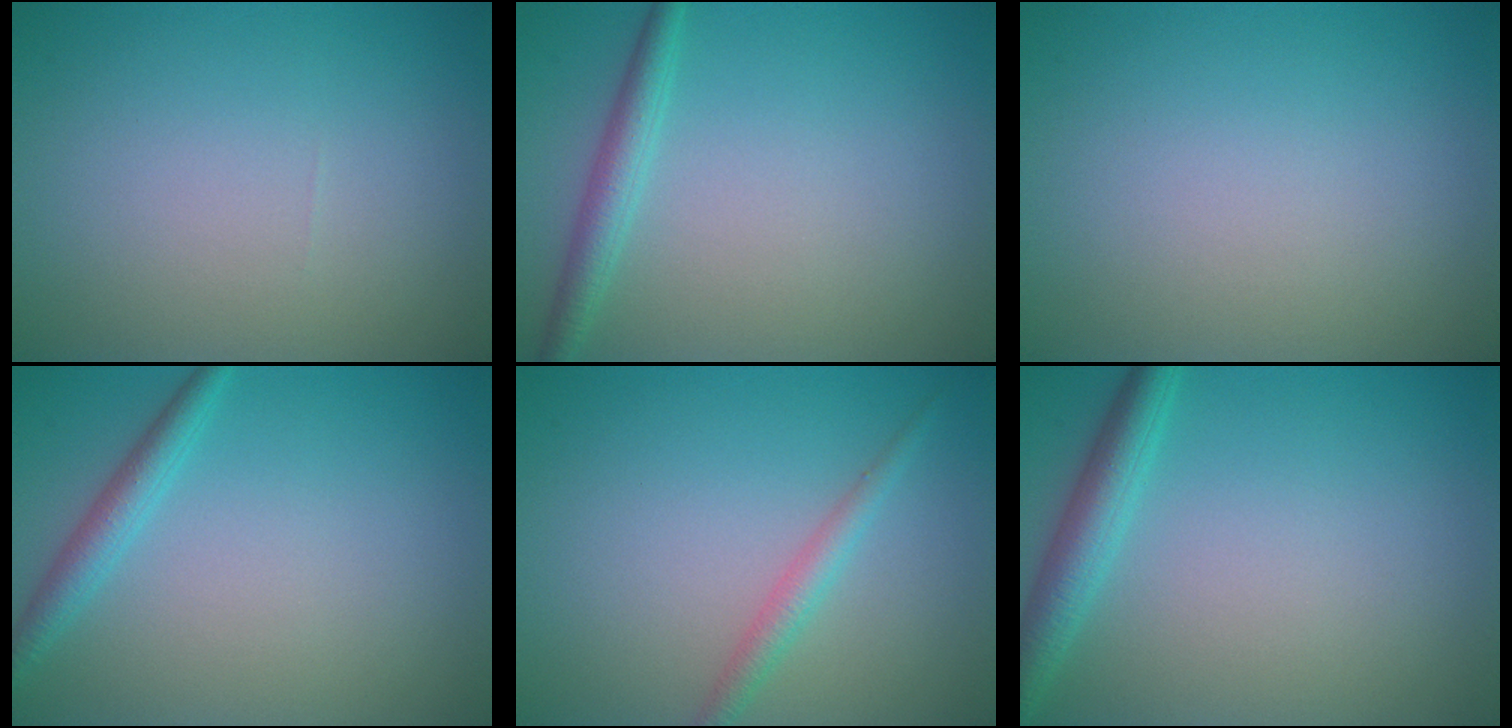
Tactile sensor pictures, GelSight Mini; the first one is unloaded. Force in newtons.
{"total": 2.3, "press": 2.3, "slide": 0.1}
{"total": 0.0}
{"total": 2.2, "press": 2.2, "slide": 0.1}
{"total": 1.8, "press": 1.8, "slide": 0.1}
{"total": 3.2, "press": 3.2, "slide": 0.1}